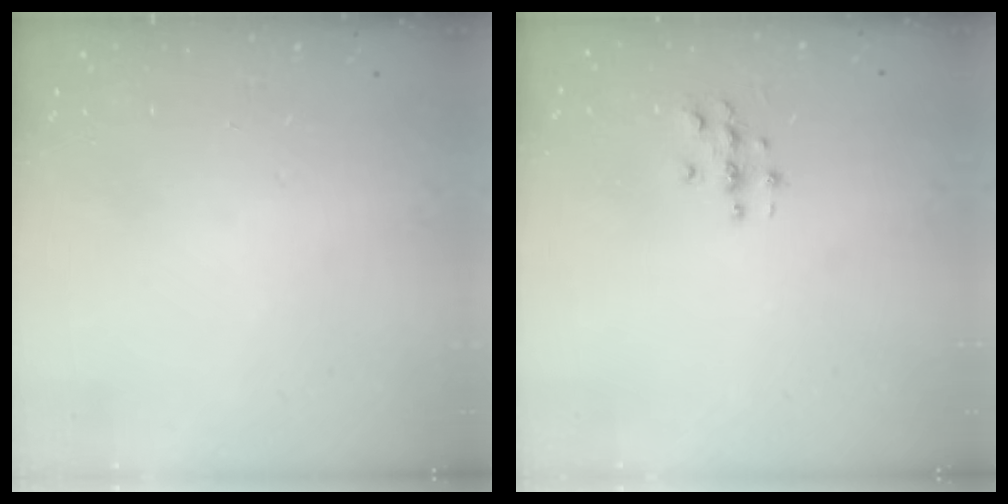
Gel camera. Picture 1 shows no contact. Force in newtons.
{"total": 2.8, "press": 2.8, "slide": 0.3}